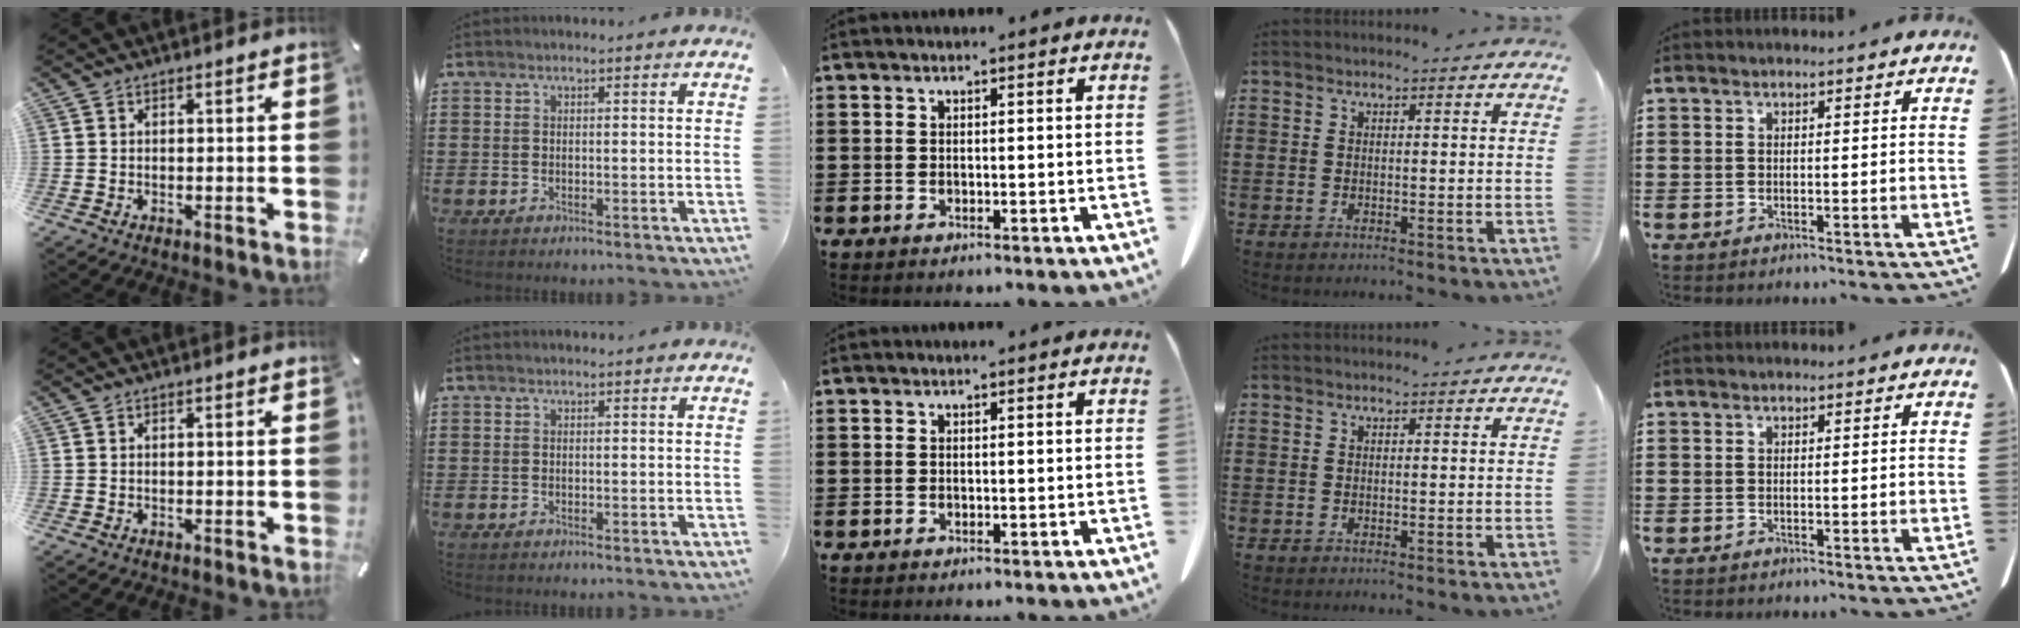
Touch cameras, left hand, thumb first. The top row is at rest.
{}